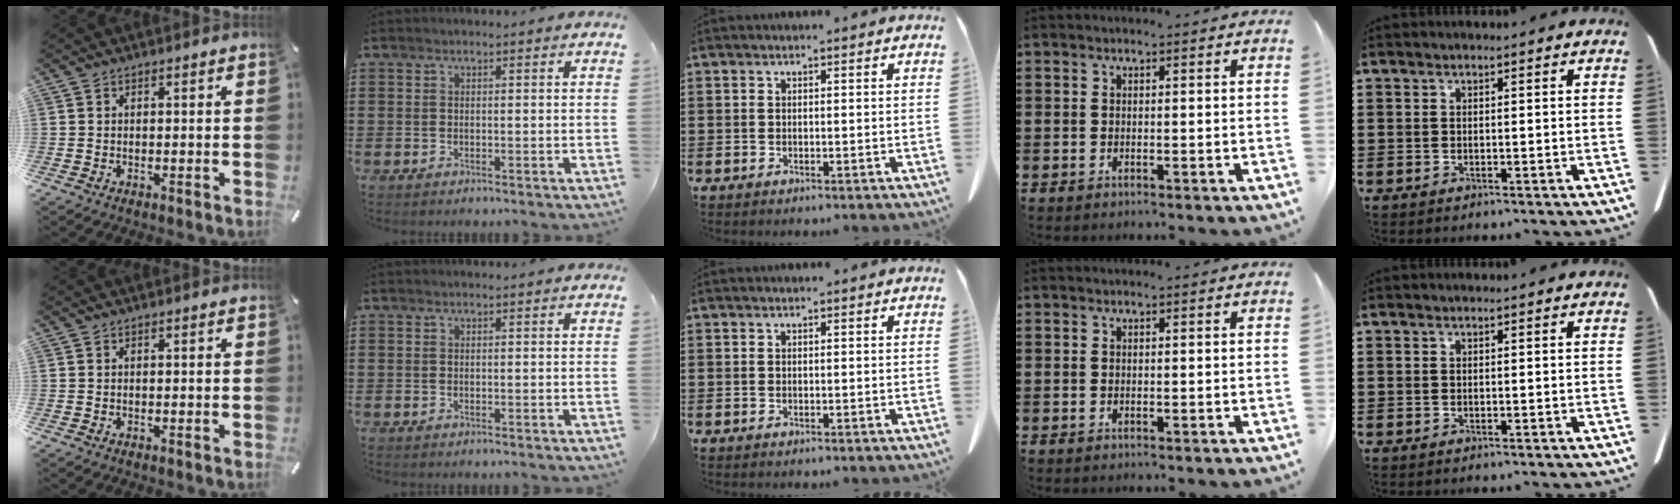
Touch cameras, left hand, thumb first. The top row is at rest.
{}